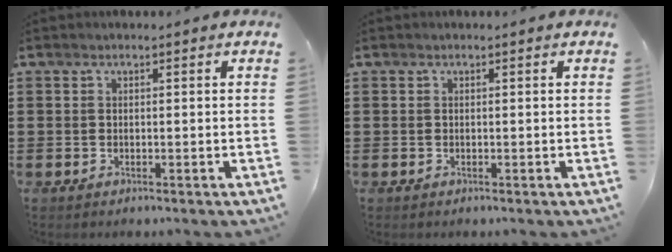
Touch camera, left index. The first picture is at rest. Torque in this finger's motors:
{"motor_torque": [-0.02, -0.01, 0.00, 0.00]}